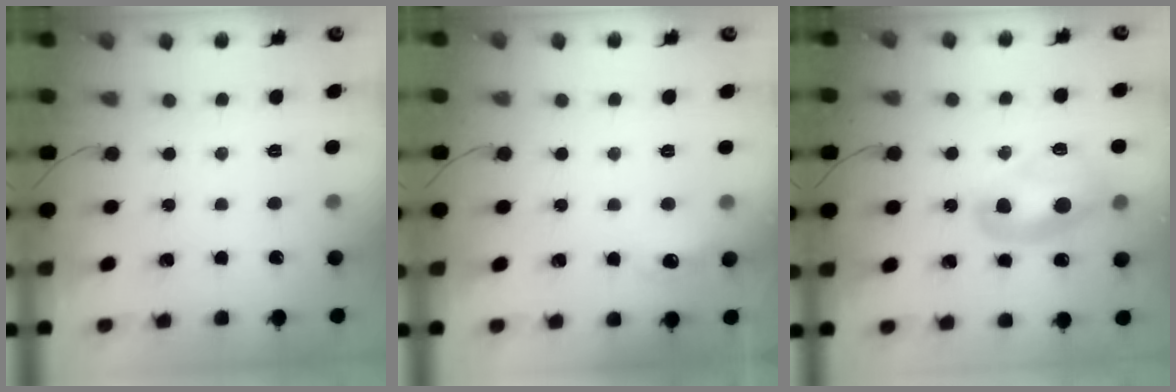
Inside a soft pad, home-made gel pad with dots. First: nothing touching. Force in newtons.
{"total": 6.3, "press": 6.3, "slide": 0.9}
{"total": 11.4, "press": 11.4, "slide": 0.9}